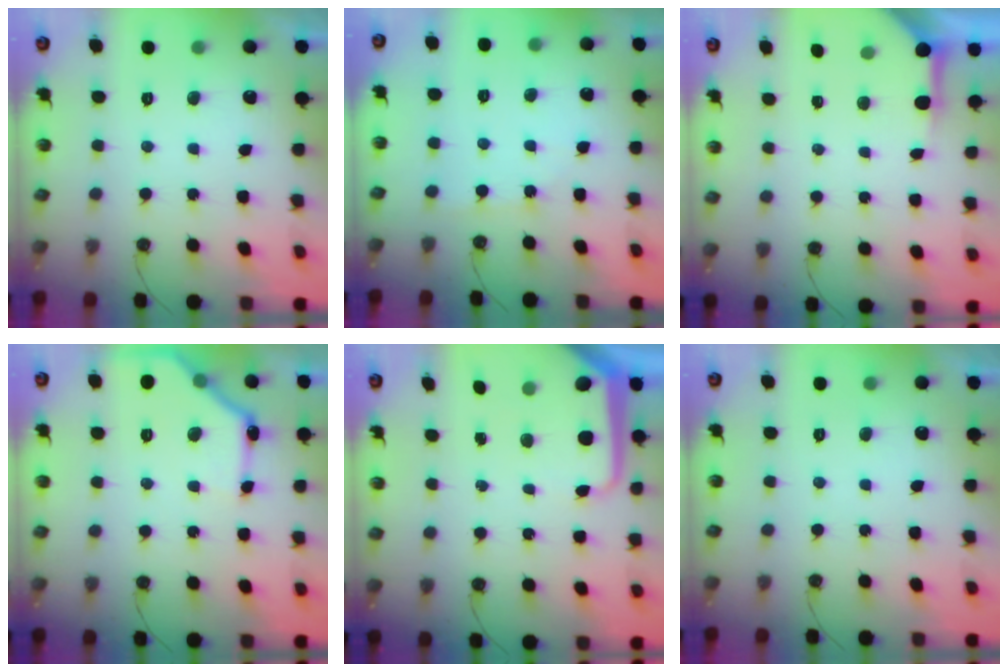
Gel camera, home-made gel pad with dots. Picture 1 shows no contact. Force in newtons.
{"total": 2.7, "press": 2.7, "slide": 0.5}
{"total": 3.8, "press": 3.8, "slide": 0.5}
{"total": 14.7, "press": 14.7, "slide": 0.3}
{"total": 10.7, "press": 10.7, "slide": 1.0}
{"total": 0.0}